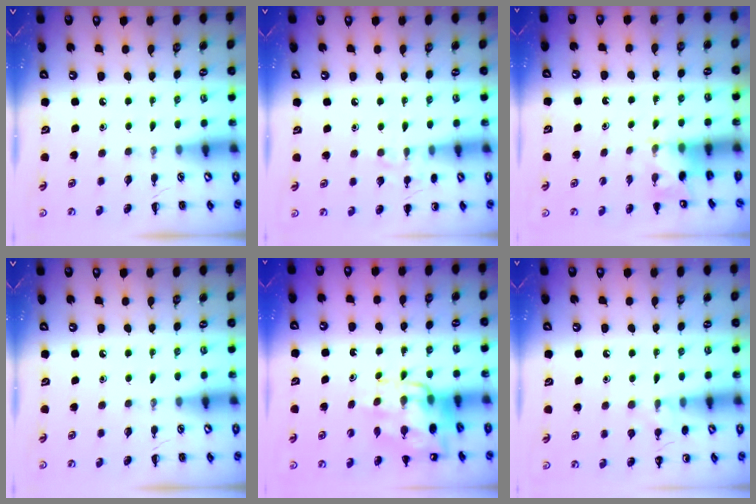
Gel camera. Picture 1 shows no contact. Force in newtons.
{"total": 6.5, "press": 6.2, "slide": 2.1}
{"total": 4.0, "press": 3.8, "slide": 1.2}
{"total": 0.0}
{"total": 13.0, "press": 12.7, "slide": 3.0}
{"total": 6.6, "press": 6.3, "slide": 2.0}